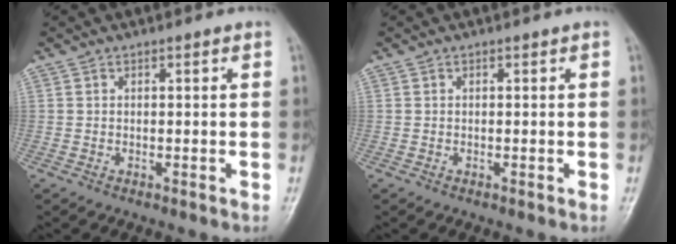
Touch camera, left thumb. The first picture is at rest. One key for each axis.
{"total": 0.0}